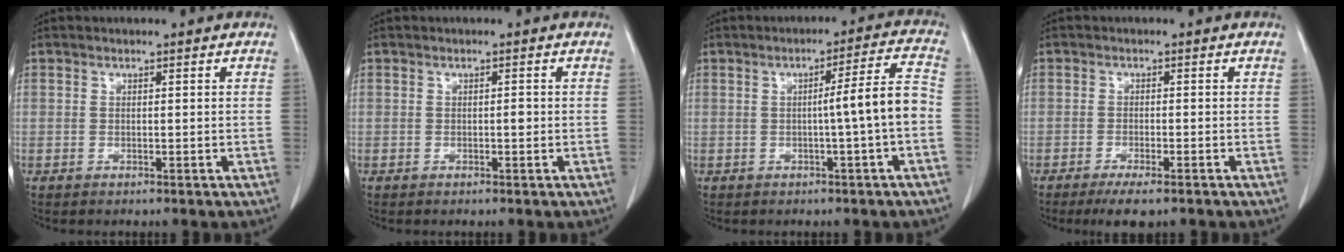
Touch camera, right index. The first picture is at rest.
{"total": 0.8, "force": [-0.1, 0.2, 0.7], "torque": [-0.009, 0.001, -0.002]}
{"total": 6.6, "force": [-1.3, -0.9, 6.5], "torque": [-0.091, 0.012, -0.018]}
{"total": 4.6, "force": [-3.3, 0.9, 3.1], "torque": [-0.049, -0.009, -0.049]}